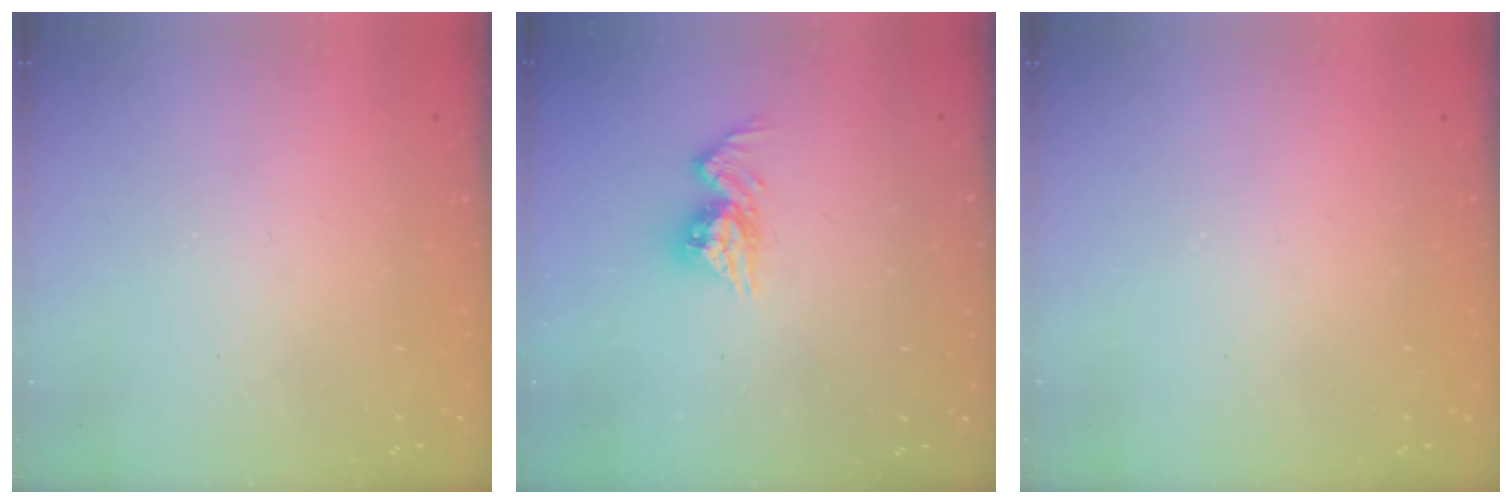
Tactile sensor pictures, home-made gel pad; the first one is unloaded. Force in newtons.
{"total": 9.8, "press": 9.8, "slide": 0.8}
{"total": 0.0}